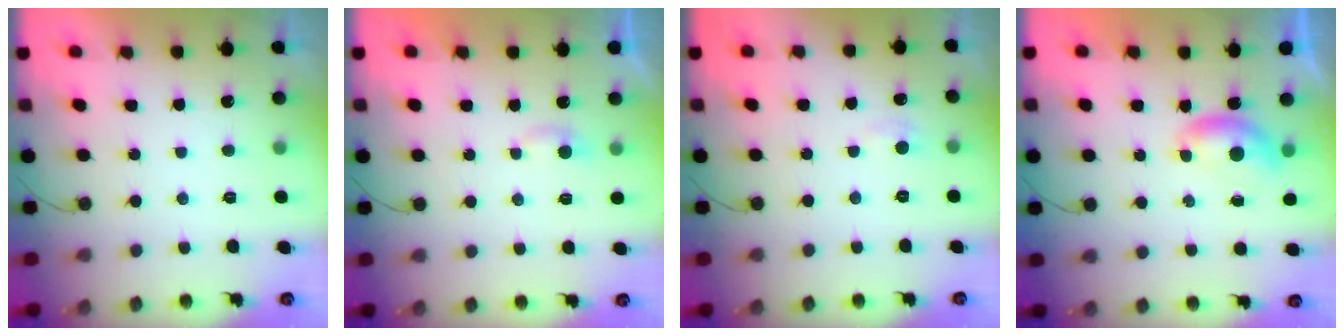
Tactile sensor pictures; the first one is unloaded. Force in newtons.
{"total": 2.8, "press": 2.8, "slide": 0.2}
{"total": 2.8, "press": 2.7, "slide": 0.4}
{"total": 5.2, "press": 5.2, "slide": 0.7}